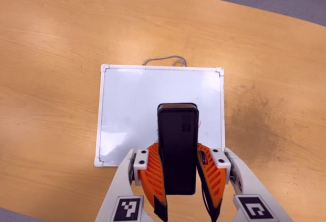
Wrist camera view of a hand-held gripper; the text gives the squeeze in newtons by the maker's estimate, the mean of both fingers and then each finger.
{"total": 9.5, "left": 7.8, "right": 11.2}